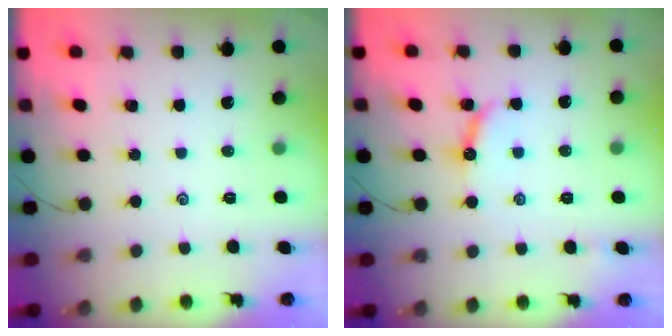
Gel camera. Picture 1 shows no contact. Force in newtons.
{"total": 8.4, "press": 8.4, "slide": 0.3}